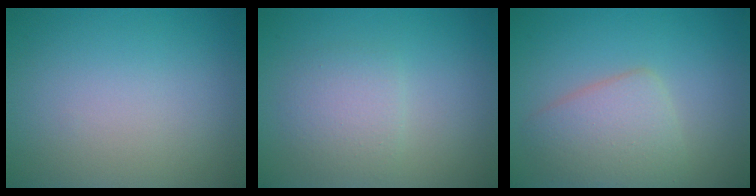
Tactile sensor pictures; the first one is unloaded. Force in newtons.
{"total": 3.3, "press": 3.3, "slide": 0.2}
{"total": 4.1, "press": 4.1, "slide": 0.1}